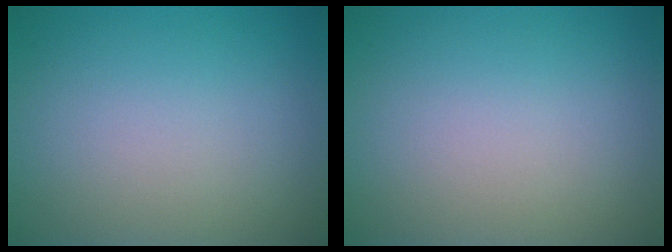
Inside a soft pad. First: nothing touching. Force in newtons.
{"total": 0.0}